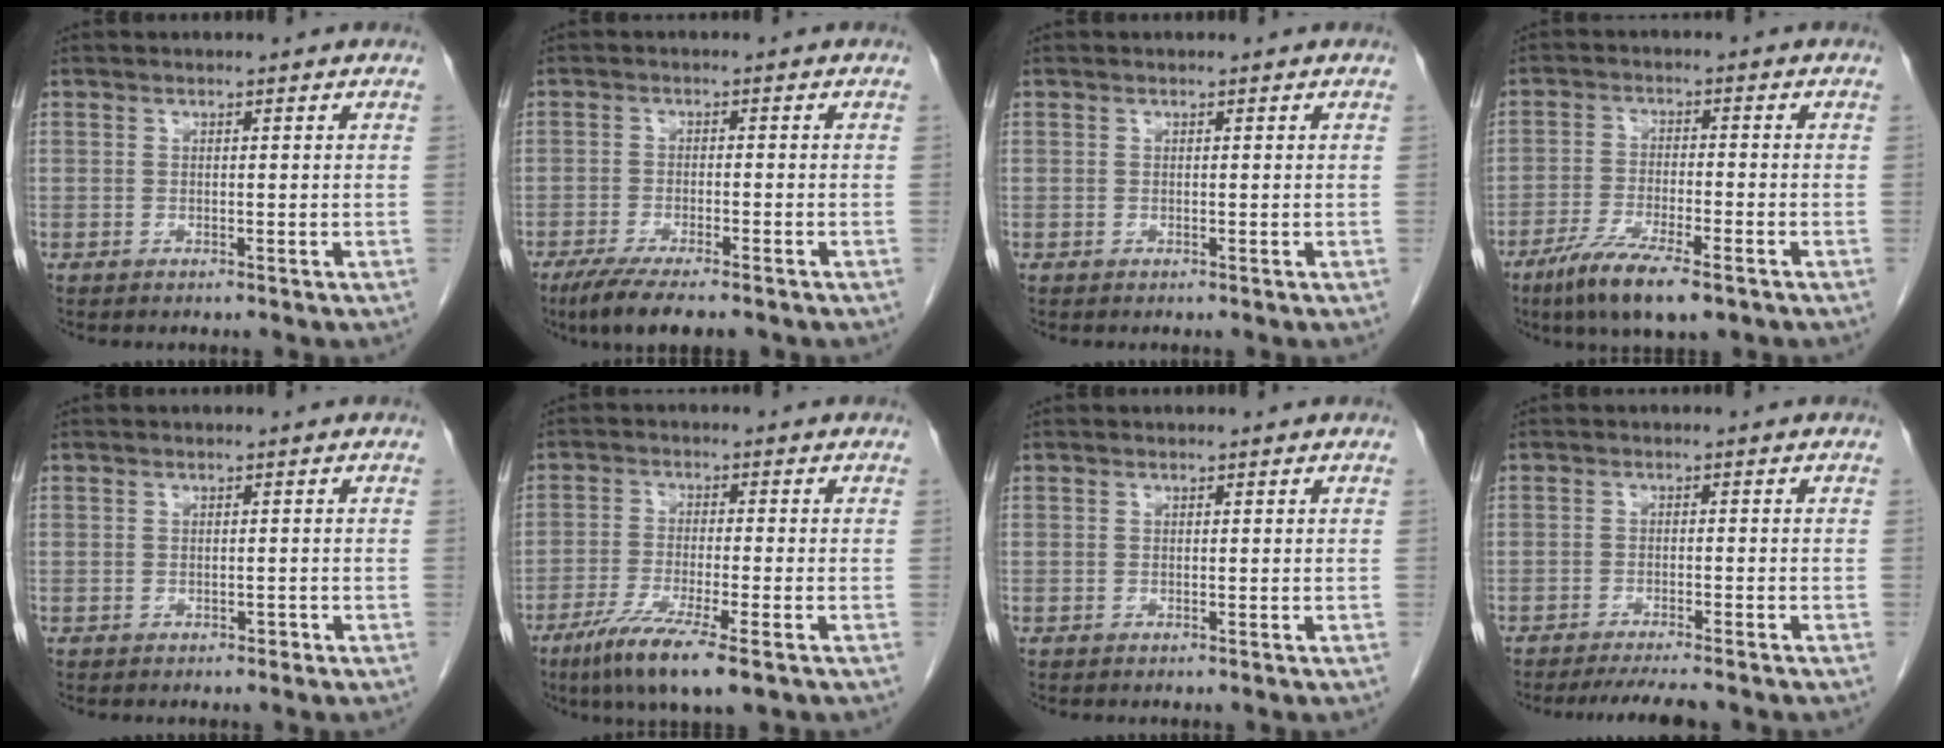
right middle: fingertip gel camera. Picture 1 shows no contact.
{"total": 8.5, "force": [-6.5, 1.5, 5.2], "torque": [-0.081, -0.017, -0.100]}
{"total": 0.0}
{"total": 9.8, "force": [-6.5, 1.6, 7.2], "torque": [-0.127, -0.020, -0.107]}
{"total": 0.6, "force": [-0.4, 0.4, 0.2], "torque": [-0.004, 0.002, -0.006]}
{"total": 9.6, "force": [-5.9, 0.6, 7.5], "torque": [-0.136, -0.025, -0.097]}
{"total": 0.0}
{"total": 6.2, "force": [-5.4, 0.3, 2.9], "torque": [-0.037, -0.013, -0.085]}